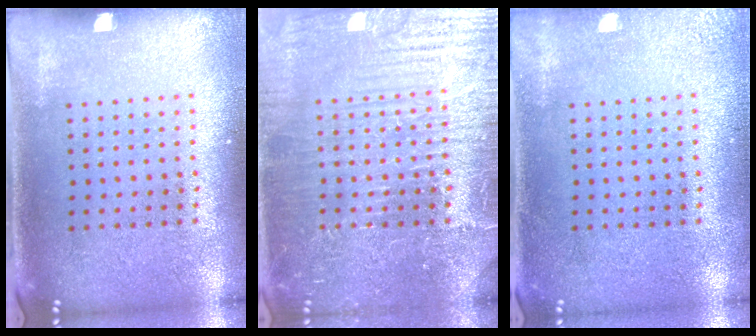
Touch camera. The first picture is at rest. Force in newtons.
{"total": 4.6, "press": 4.6, "slide": 0.6}
{"total": 1.7, "press": 1.7, "slide": 0.2}